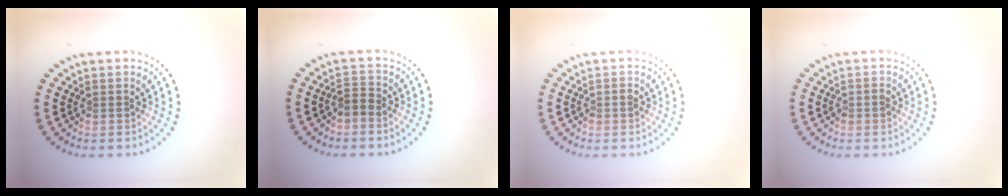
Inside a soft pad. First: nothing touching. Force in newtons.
{"total": 1.5, "press": 1.1, "slide": 1.0}
{"total": 0.8, "press": 0.7, "slide": 0.3}
{"total": 0.9, "press": 0.8, "slide": 0.5}